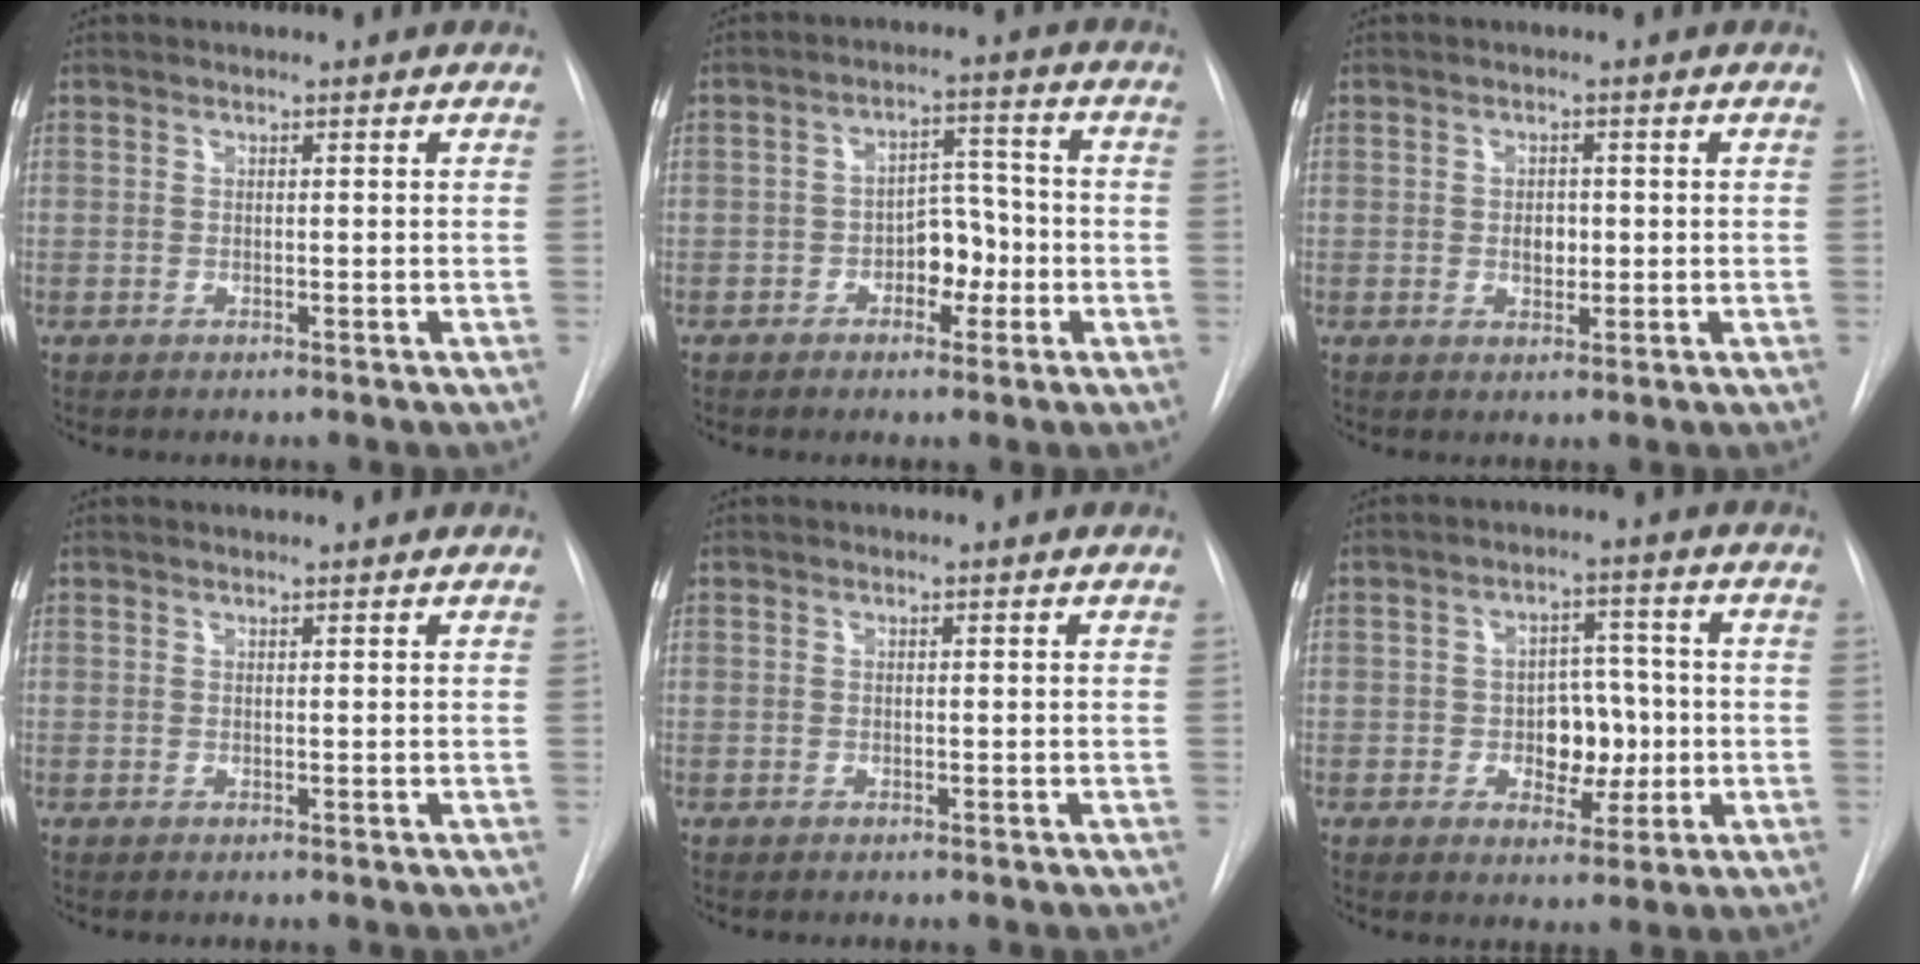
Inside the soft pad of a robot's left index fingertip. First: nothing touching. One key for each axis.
{"total": 5.3, "fx": -1.9, "fy": 3.1, "fz": 3.8, "tx": -0.051, "ty": 0.017, "tz": -0.032}
{"total": 2.1, "fx": 0.0, "fy": 1.5, "fz": 1.5, "tx": -0.024, "ty": 0.000, "tz": 0.003}
{"total": 1.4, "fx": 1.3, "fy": -0.1, "fz": 0.3, "tx": -0.006, "ty": 0.014, "tz": 0.023}
{"total": 0.0}
{"total": 6.5, "fx": -0.9, "fy": 4.3, "fz": 4.8, "tx": -0.063, "ty": 0.015, "tz": -0.007}